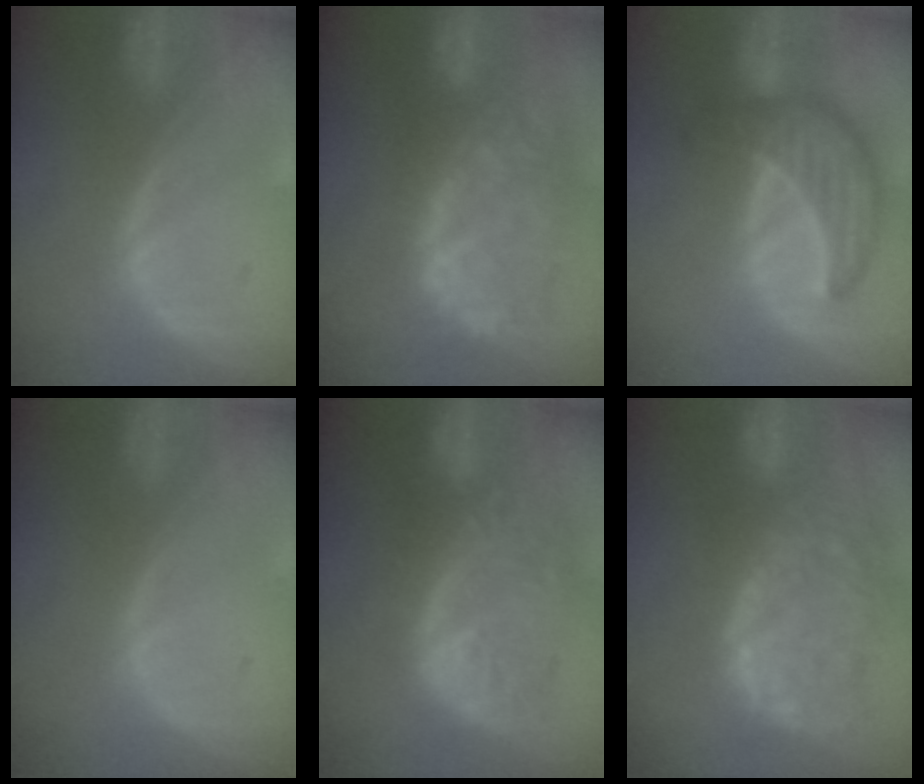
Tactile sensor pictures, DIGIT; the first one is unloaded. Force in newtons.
{"total": 12.4, "press": 10.2, "slide": 7.1}
{"total": 8.9, "press": 8.9, "slide": 0.8}
{"total": 0.0}
{"total": 12.0, "press": 10.7, "slide": 5.3}
{"total": 14.0, "press": 11.7, "slide": 7.7}